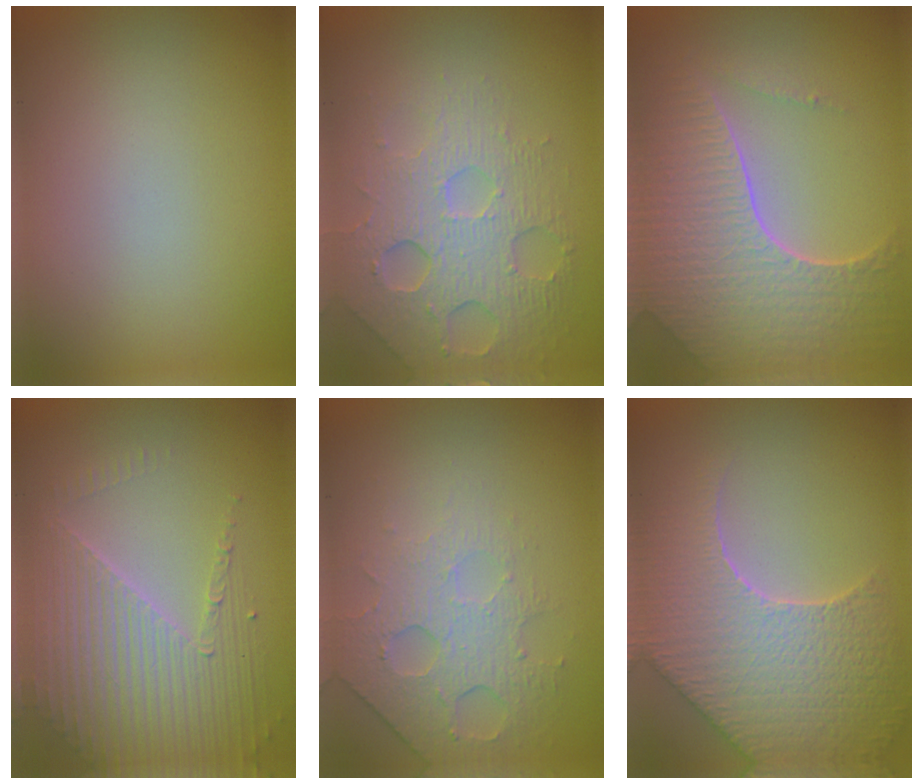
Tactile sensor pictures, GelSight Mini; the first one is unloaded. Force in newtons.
{"total": 5.4, "press": 4.2, "slide": 3.4}
{"total": 7.2, "press": 5.2, "slide": 4.9}
{"total": 5.1, "press": 4.2, "slide": 2.9}
{"total": 4.8, "press": 3.2, "slide": 3.6}
{"total": 8.0, "press": 6.4, "slide": 4.9}